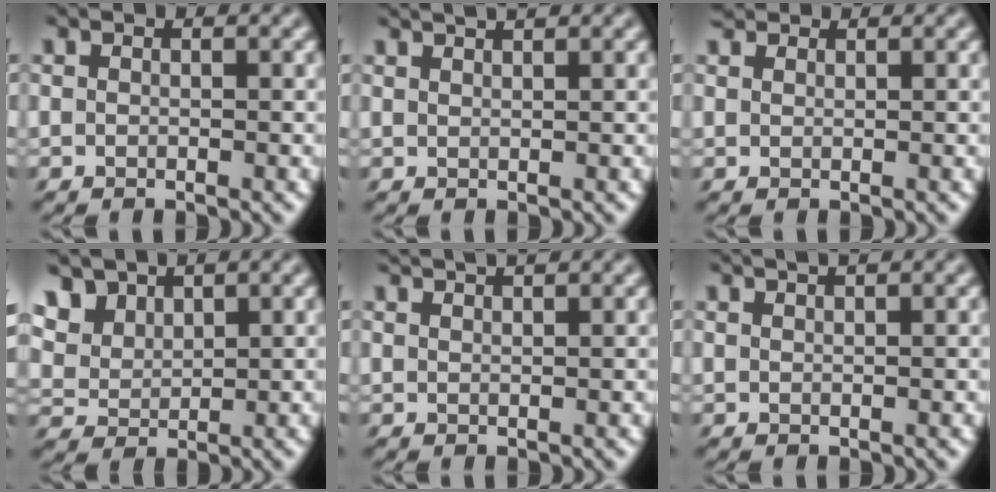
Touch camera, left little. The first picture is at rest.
{"total": 2.3, "force": [2.1, -0.1, 0.9], "torque": [-0.021, 0.020, 0.031]}
{"total": 2.1, "force": [1.6, 1.3, 0.6], "torque": [-0.037, 0.011, 0.033]}
{"total": 3.9, "force": [2.4, 2.0, 2.3], "torque": [-0.065, 0.020, 0.033]}
{"total": 2.9, "force": [2.6, 0.1, 1.2], "torque": [-0.032, 0.020, 0.040]}
{"total": 2.2, "force": [1.9, 0.1, 1.1], "torque": [-0.023, 0.020, 0.029]}